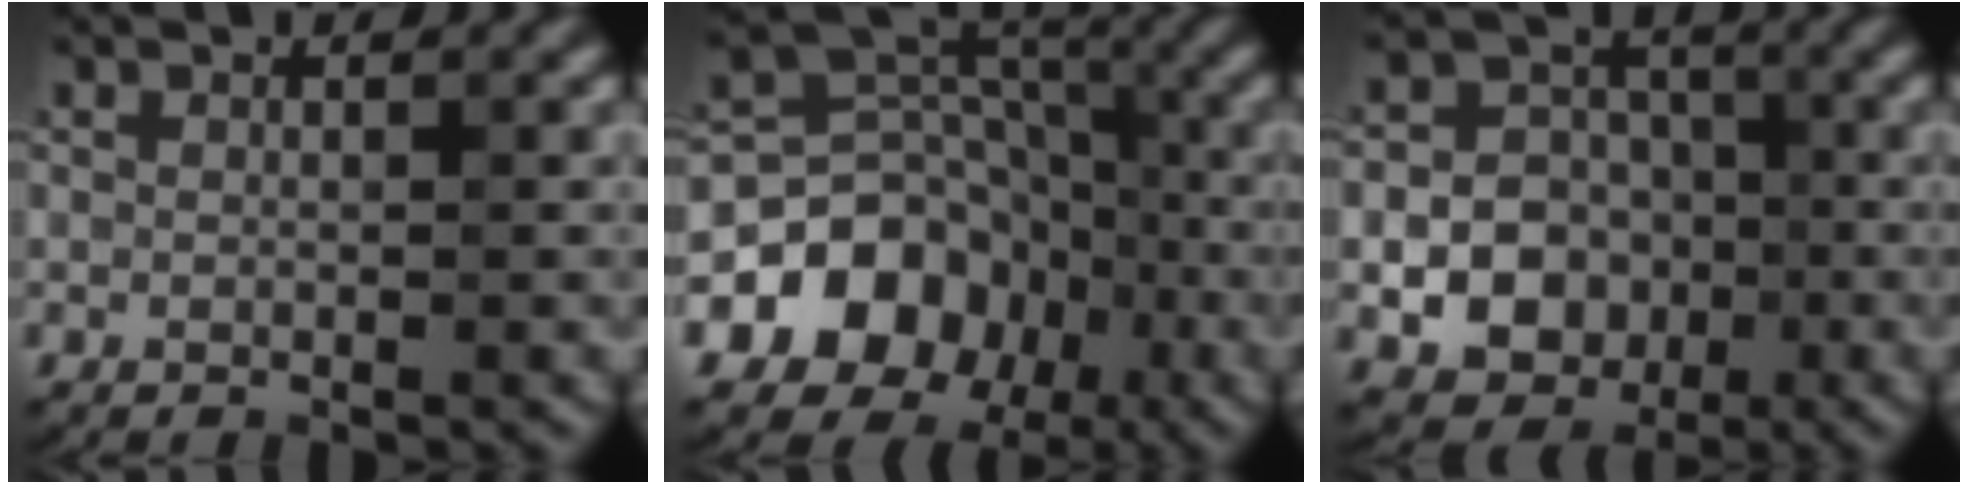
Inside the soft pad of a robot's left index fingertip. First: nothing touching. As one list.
[{"total": 10.2, "force": [-4.2, 8.1, 4.4], "torque": [-0.075, 0.008, -0.084]}, {"total": 10.4, "force": [-2.6, 9.3, 4.0], "torque": [-0.064, -0.010, -0.056]}]